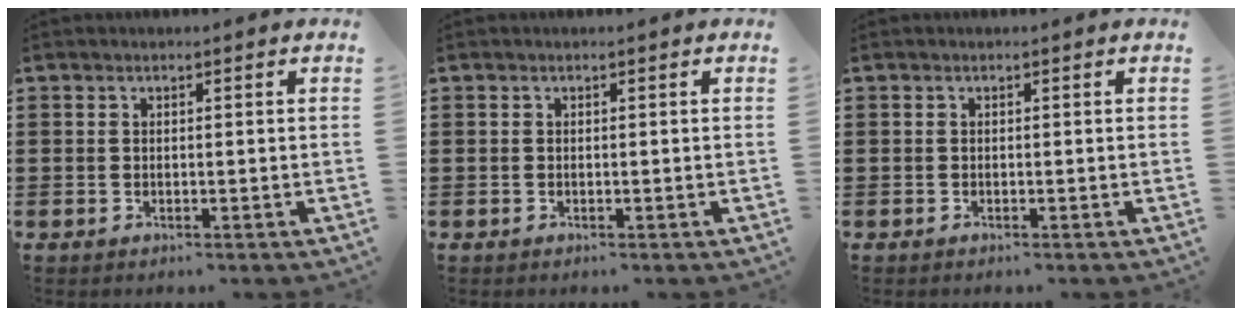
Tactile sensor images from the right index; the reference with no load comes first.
{"total": 0.0}
{"total": 0.0}